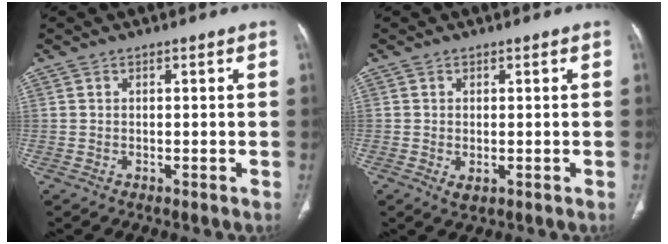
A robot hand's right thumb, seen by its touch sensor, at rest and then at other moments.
{"total": 1.9, "force": [-0.4, 1.0, 1.5], "torque": [-0.029, -0.004, -0.002]}